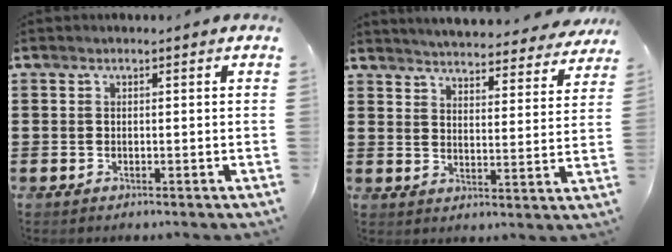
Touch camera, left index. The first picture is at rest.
{"total": 4.6, "force": [4.6, -0.4, 0.5], "torque": [-0.024, -0.038, 0.075]}